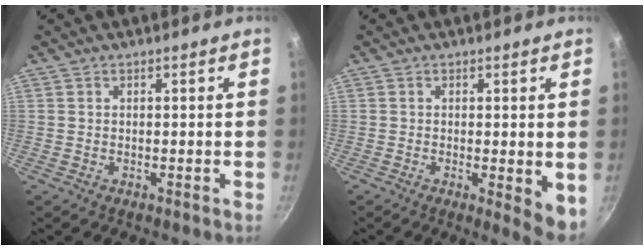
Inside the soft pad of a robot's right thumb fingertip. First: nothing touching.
{"total": 5.5, "force": [-0.6, 1.7, 5.2], "torque": [-0.060, -0.012, -0.006]}